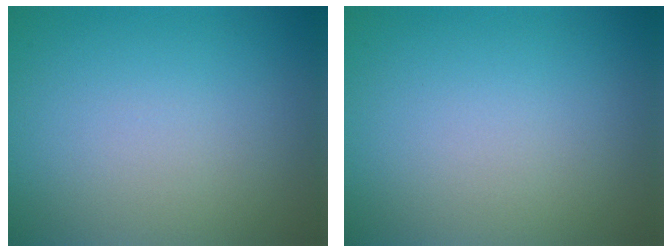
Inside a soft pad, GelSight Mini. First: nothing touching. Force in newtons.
{"total": 0.0}